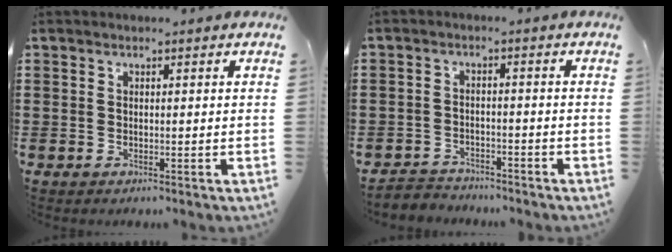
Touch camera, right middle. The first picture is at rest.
{"total": 2.9, "force": [-2.8, 0.7, -0.3], "torque": [-0.005, -0.002, -0.061]}